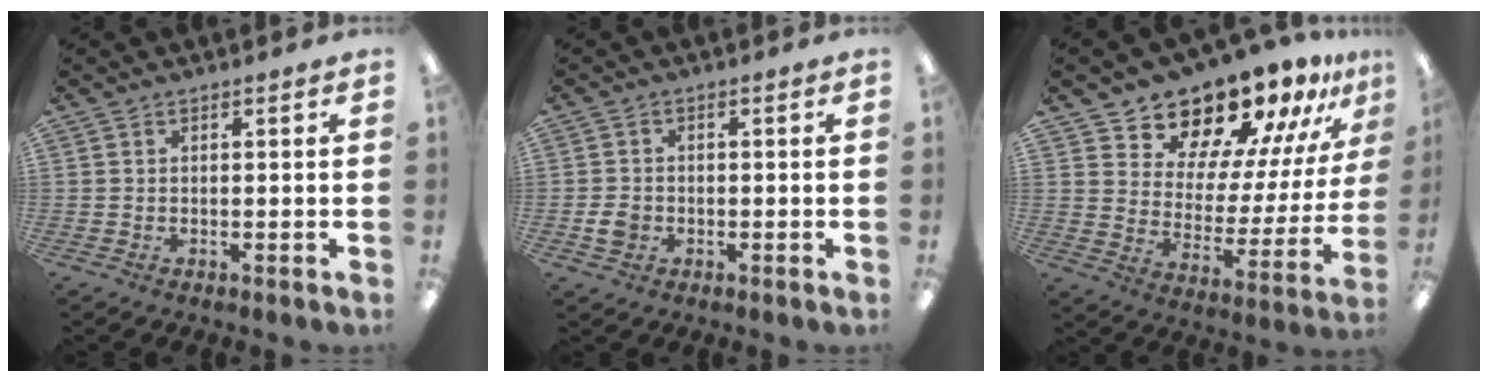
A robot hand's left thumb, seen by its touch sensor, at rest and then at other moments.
{"total": 3.5, "force": [-0.9, 3.0, 1.6], "torque": [-0.032, 0.004, -0.018]}
{"total": 15.6, "force": [14.6, 4.9, 2.5], "torque": [-0.046, -0.138, 0.250]}